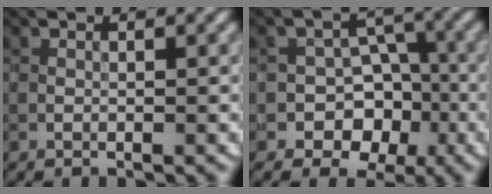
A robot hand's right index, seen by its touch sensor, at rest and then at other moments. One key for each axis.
{"total": 7.1, "fx": -3.1, "fy": 5.8, "fz": 2.6, "tx": -0.002, "ty": 0.005, "tz": -0.072}